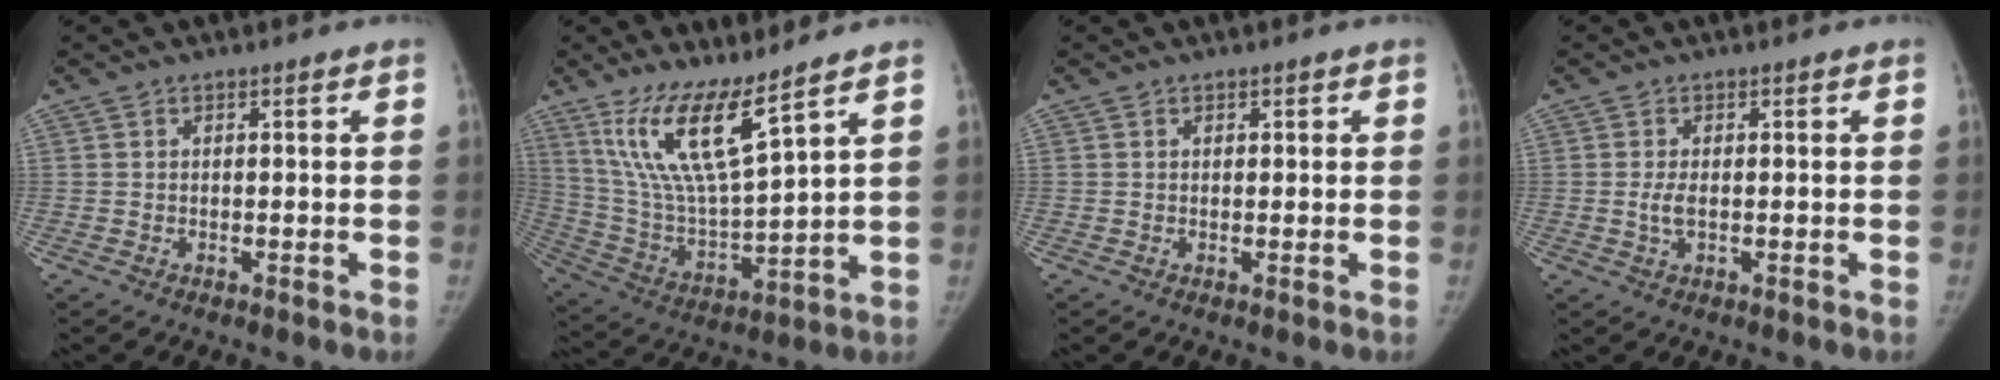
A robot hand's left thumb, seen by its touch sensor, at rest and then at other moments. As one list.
[{"total": 14.8, "force": [9.7, 2.2, 10.9], "torque": [-0.203, -0.063, 0.206]}, {"total": 0.8, "force": [0.4, 0.6, 0.3], "torque": [0.005, -0.001, 0.005]}, {"total": 2.3, "force": [-0.1, 1.0, 2.1], "torque": [-0.051, 0.000, 0.000]}]